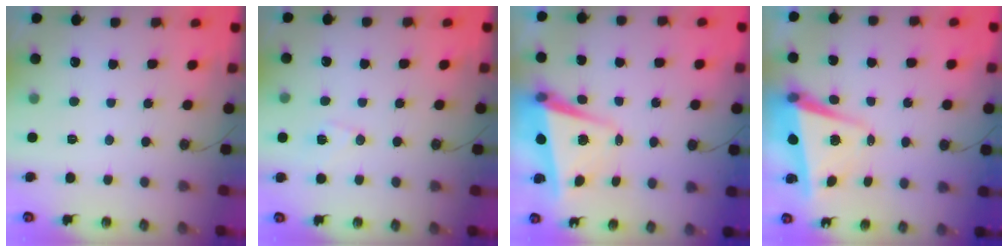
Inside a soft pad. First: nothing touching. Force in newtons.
{"total": 6.7, "press": 6.4, "slide": 2.0}
{"total": 7.2, "press": 7.2, "slide": 0.4}
{"total": 5.9, "press": 5.7, "slide": 1.5}